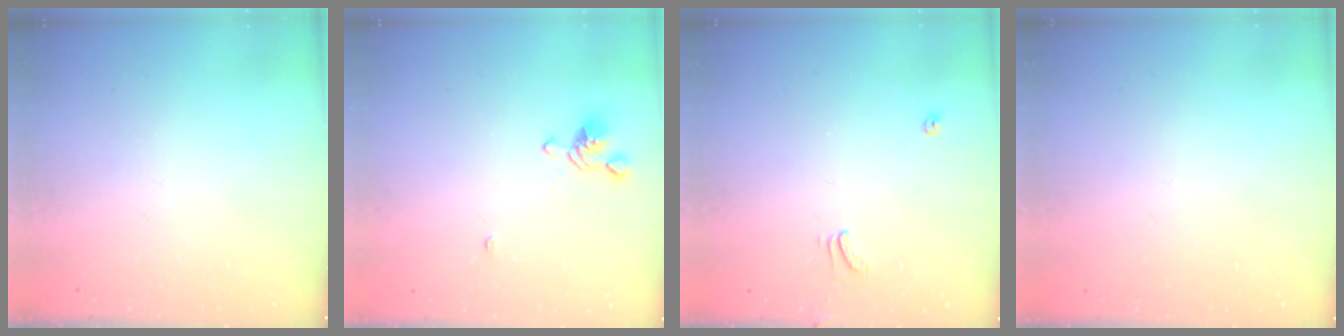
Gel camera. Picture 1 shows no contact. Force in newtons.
{"total": 1.0, "press": 0.9, "slide": 0.5}
{"total": 2.0, "press": 1.9, "slide": 0.4}
{"total": 8.1, "press": 8.1, "slide": 0.3}